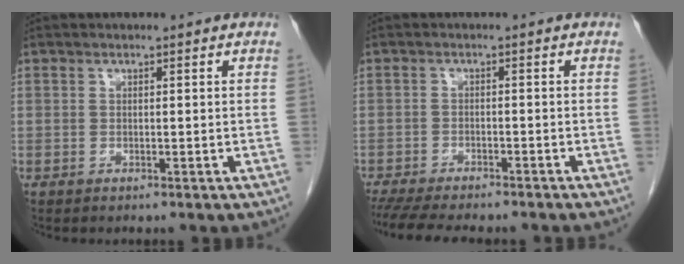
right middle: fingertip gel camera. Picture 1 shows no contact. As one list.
[{"total": 12.8, "force": [-11.1, 2.6, 6.0], "torque": [-0.096, -0.015, -0.154]}]